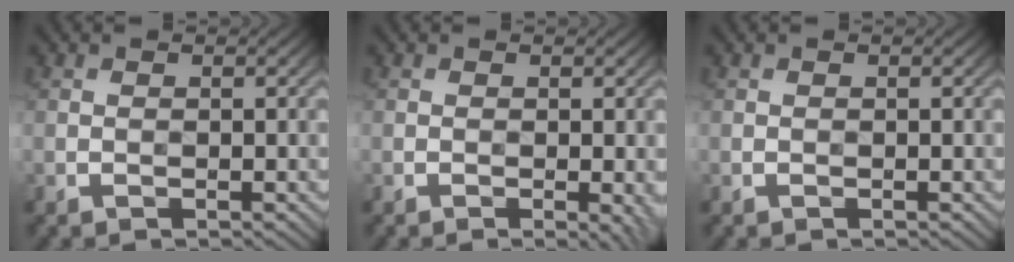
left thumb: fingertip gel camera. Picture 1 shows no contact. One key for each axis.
{"total": 1.7, "fx": -0.5, "fy": 0.3, "fz": 1.6, "tx": -0.022, "ty": -0.004, "tz": -0.008}
{"total": 0.0}